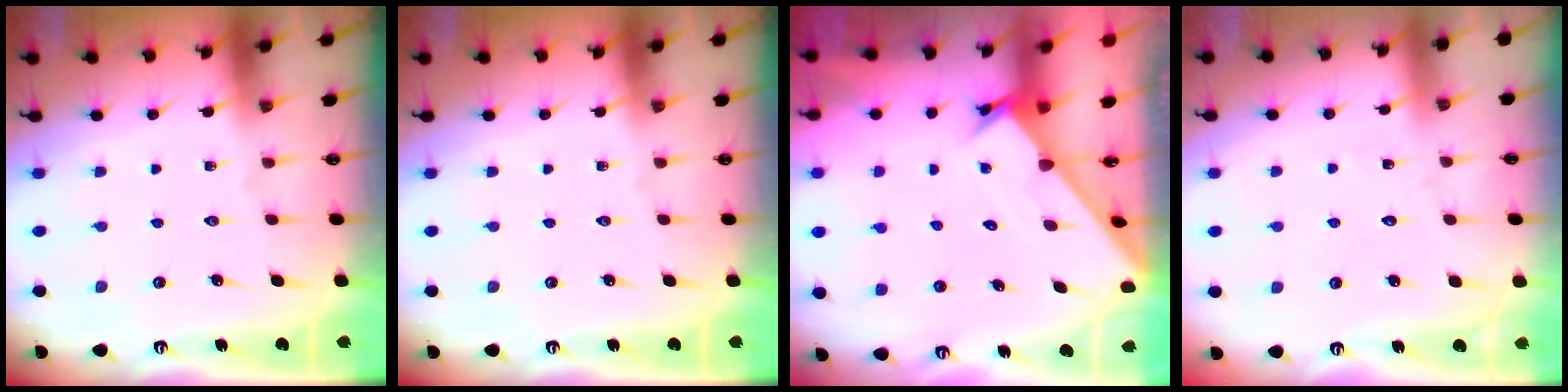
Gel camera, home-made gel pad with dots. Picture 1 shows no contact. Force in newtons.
{"total": 0.0}
{"total": 1.7, "press": 1.7, "slide": 0.1}
{"total": 2.6, "press": 2.6, "slide": 0.2}